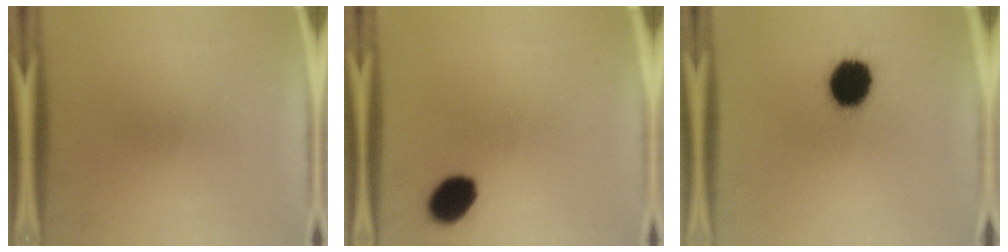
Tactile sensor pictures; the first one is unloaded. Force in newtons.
{"total": 8.7}
{"total": 13.9}